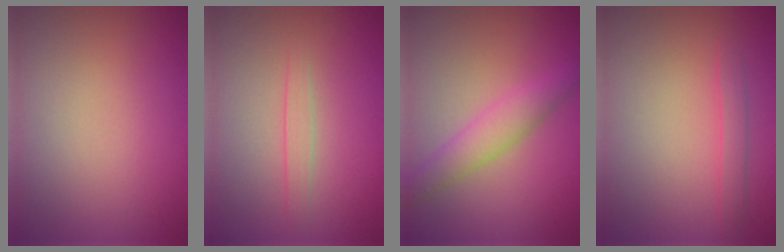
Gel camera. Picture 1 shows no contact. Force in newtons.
{"total": 1.2, "press": 1.2, "slide": 0.1}
{"total": 2.8, "press": 2.8, "slide": 0.0}
{"total": 1.3, "press": 1.3, "slide": 0.2}